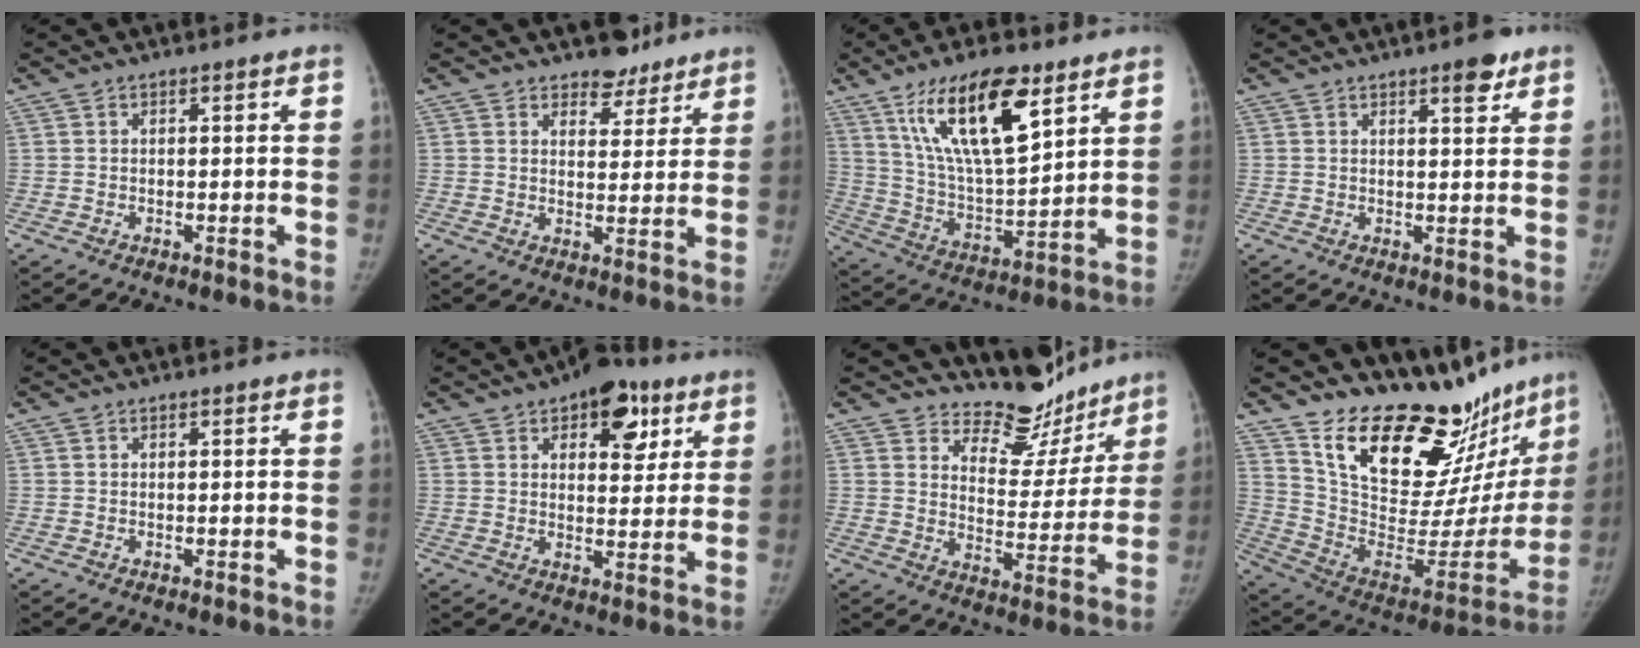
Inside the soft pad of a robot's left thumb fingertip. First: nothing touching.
{"total": 5.6, "force": [4.6, 3.0, 1.1], "torque": [0.017, -0.031, 0.069]}
{"total": 19.2, "force": [10.5, 6.7, 14.6], "torque": [-0.234, -0.044, 0.197]}
{"total": 4.3, "force": [2.8, 1.3, 3.0], "torque": [-0.032, -0.016, 0.037]}
{"total": 0.0}
{"total": 12.1, "force": [6.2, 6.5, 8.1], "torque": [-0.062, -0.019, 0.082]}
{"total": 12.4, "force": [11.2, 5.1, 1.8], "torque": [0.026, -0.102, 0.160]}
{"total": 28.2, "force": [23.5, 10.1, 11.8], "torque": [-0.136, -0.166, 0.356]}